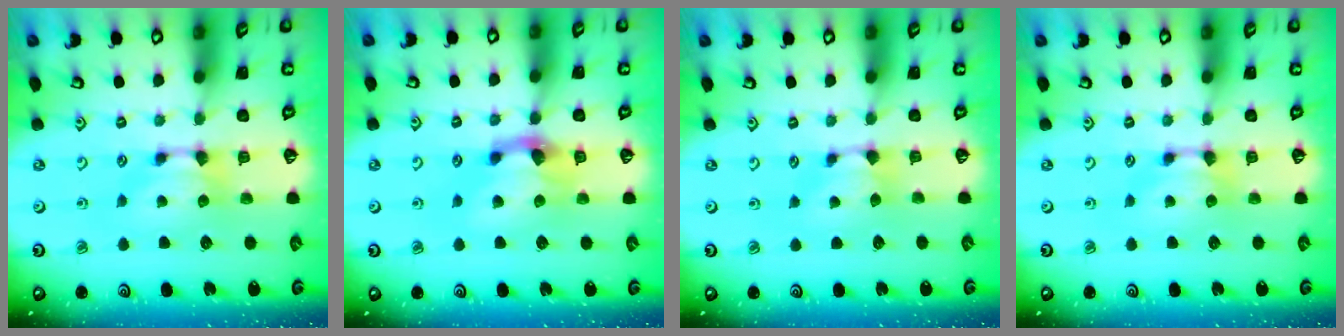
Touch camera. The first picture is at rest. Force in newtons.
{"total": 2.6, "press": 1.9, "slide": 1.7}
{"total": 0.9, "press": 0.7, "slide": 0.6}
{"total": 0.0}